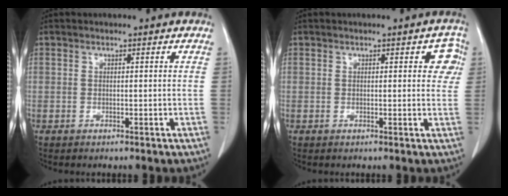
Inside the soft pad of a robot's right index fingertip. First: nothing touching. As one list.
[{"total": 3.6, "force": [1.2, 1.8, 2.9], "torque": [-0.016, 0.008, 0.007]}]